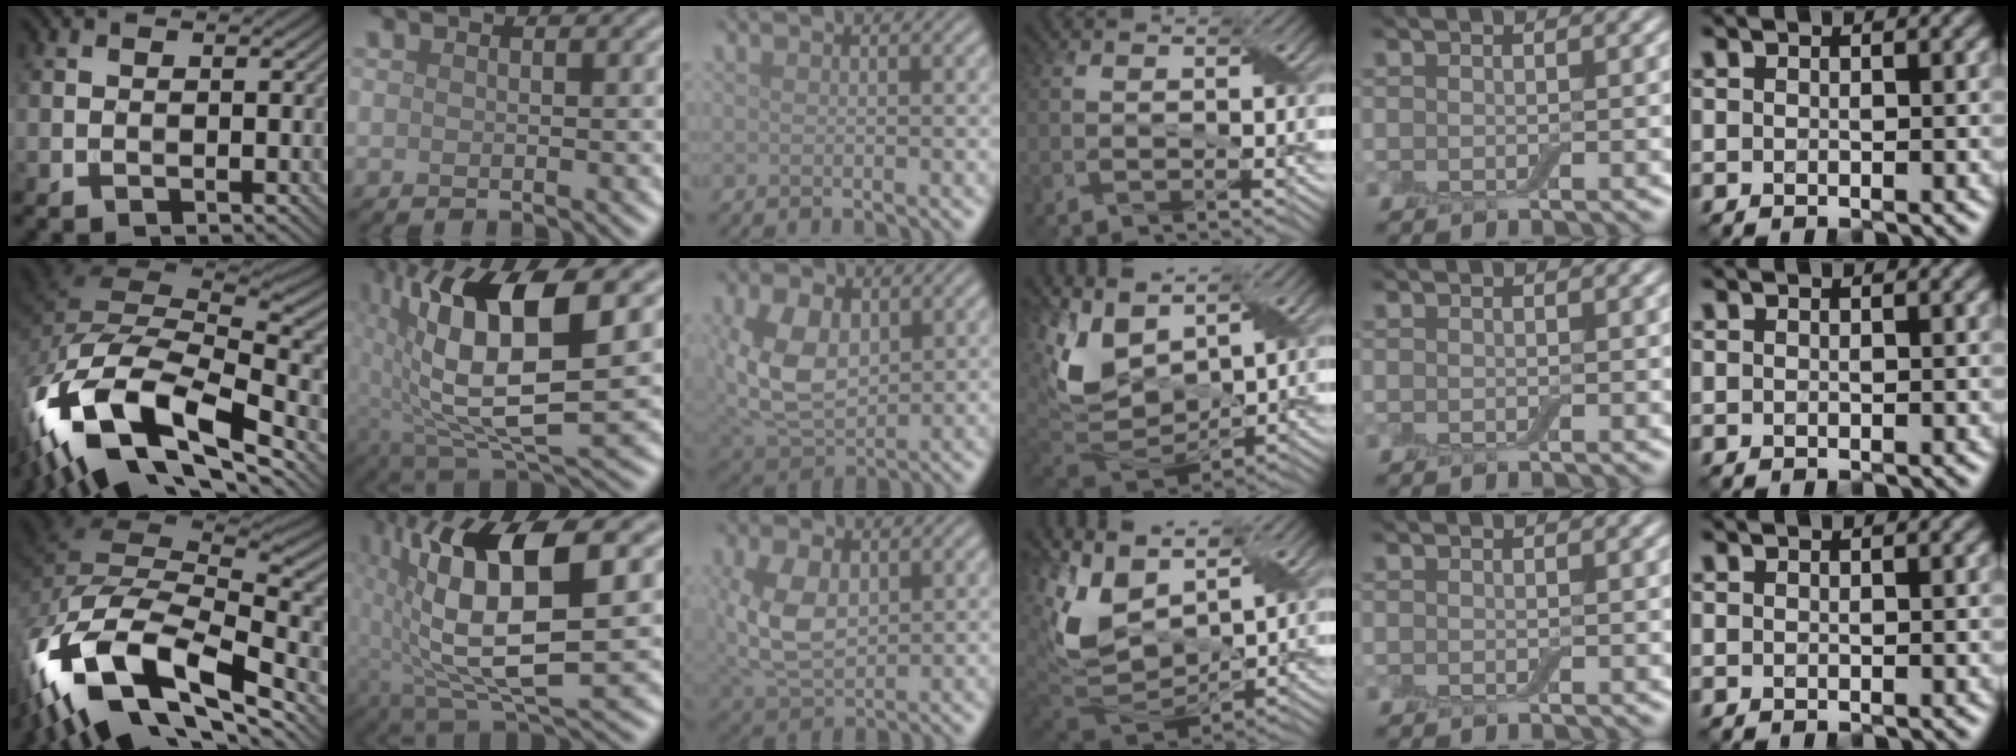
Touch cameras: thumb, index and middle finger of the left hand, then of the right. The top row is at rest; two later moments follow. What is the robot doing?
{"motion": "wrap", "object": "adhesive wrap"}